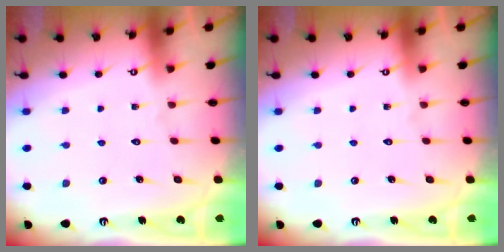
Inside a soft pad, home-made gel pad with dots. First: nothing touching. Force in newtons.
{"total": 0.0}